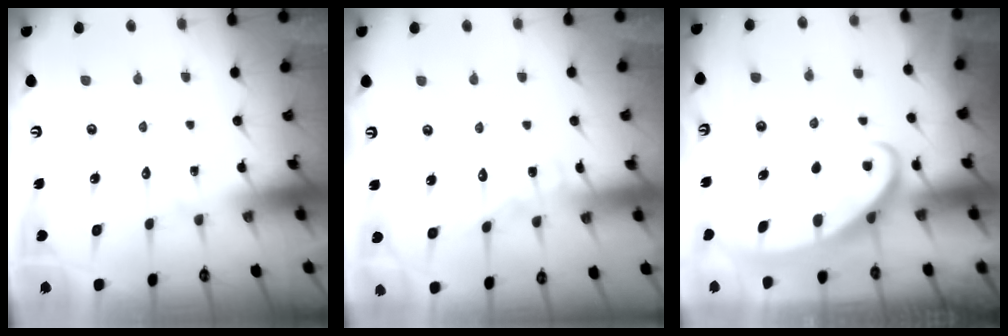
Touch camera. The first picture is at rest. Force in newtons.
{"total": 5.2, "press": 5.1, "slide": 0.6}
{"total": 2.7, "press": 2.7, "slide": 0.3}